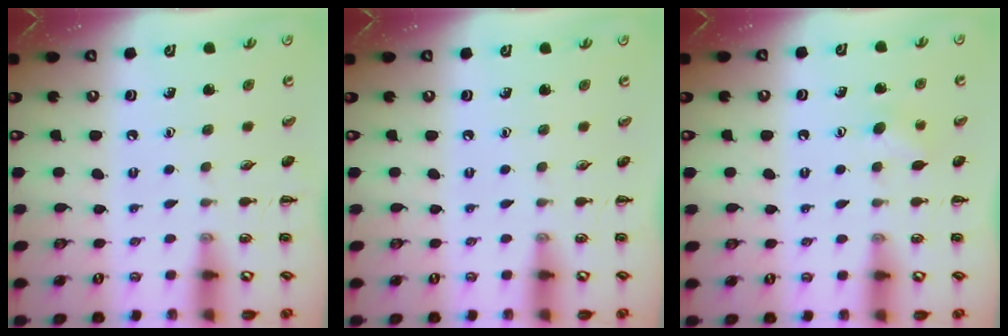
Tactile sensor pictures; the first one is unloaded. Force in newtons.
{"total": 0.0}
{"total": 3.6, "press": 3.4, "slide": 1.0}